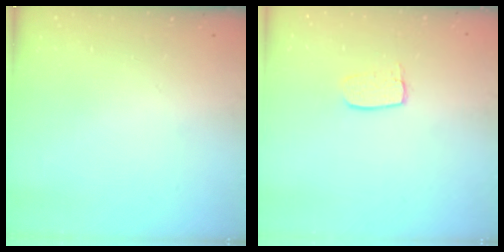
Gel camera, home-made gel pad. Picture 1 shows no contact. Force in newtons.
{"total": 5.6, "press": 5.6, "slide": 0.4}